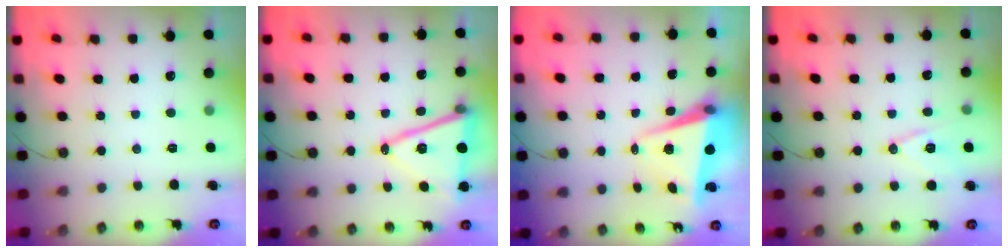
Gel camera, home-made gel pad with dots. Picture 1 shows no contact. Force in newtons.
{"total": 15.0, "press": 14.5, "slide": 3.7}
{"total": 7.3, "press": 7.1, "slide": 1.3}
{"total": 11.5, "press": 11.0, "slide": 3.3}